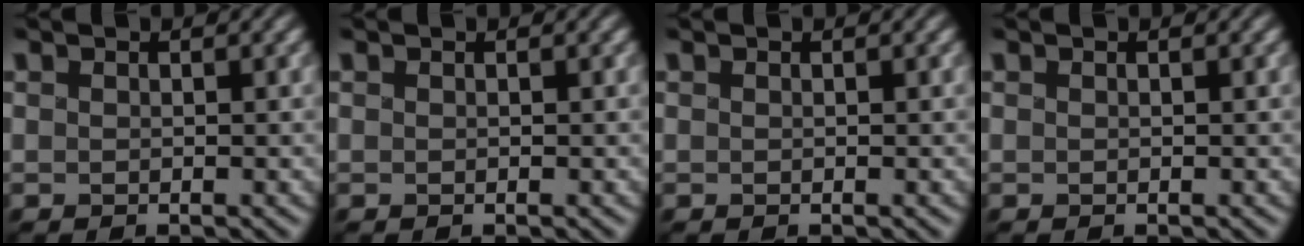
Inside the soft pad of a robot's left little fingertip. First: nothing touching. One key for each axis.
{"total": 0.0}
{"total": 0.0}
{"total": 0.0}